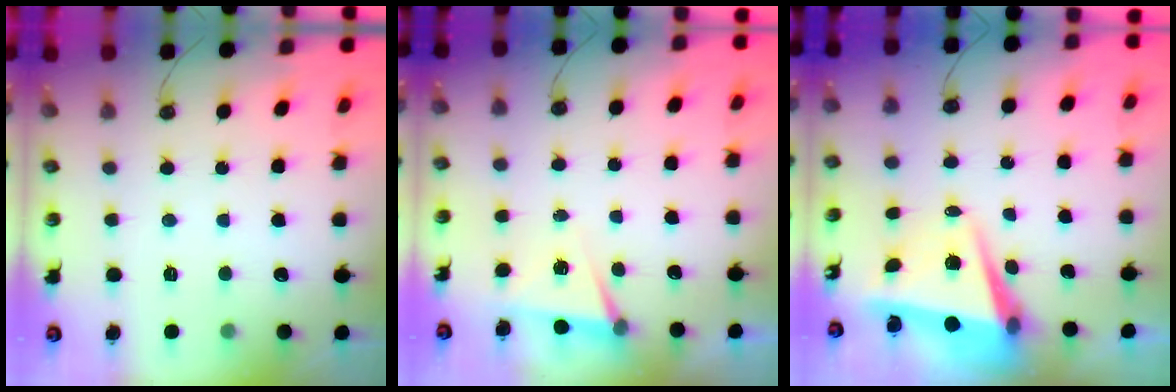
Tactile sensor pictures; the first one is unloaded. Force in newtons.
{"total": 5.2, "press": 2.7, "slide": 4.5}
{"total": 6.0, "press": 5.7, "slide": 2.0}